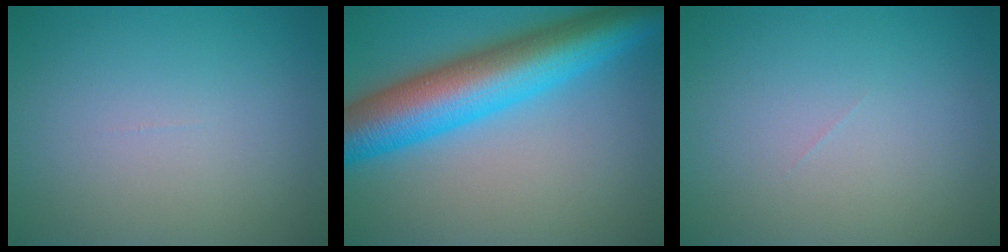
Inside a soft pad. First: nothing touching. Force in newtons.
{"total": 11.0, "press": 11.0, "slide": 0.3}
{"total": 0.0}